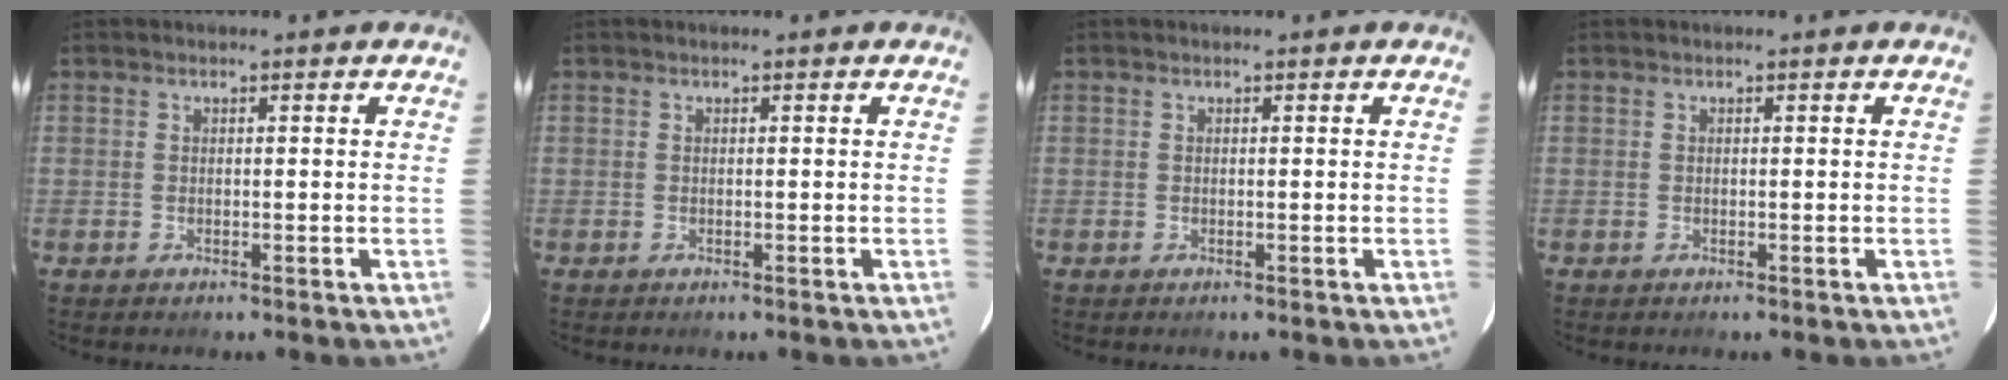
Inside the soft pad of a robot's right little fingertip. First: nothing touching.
{"total": 0.0}
{"total": 0.0}
{"total": 0.0}